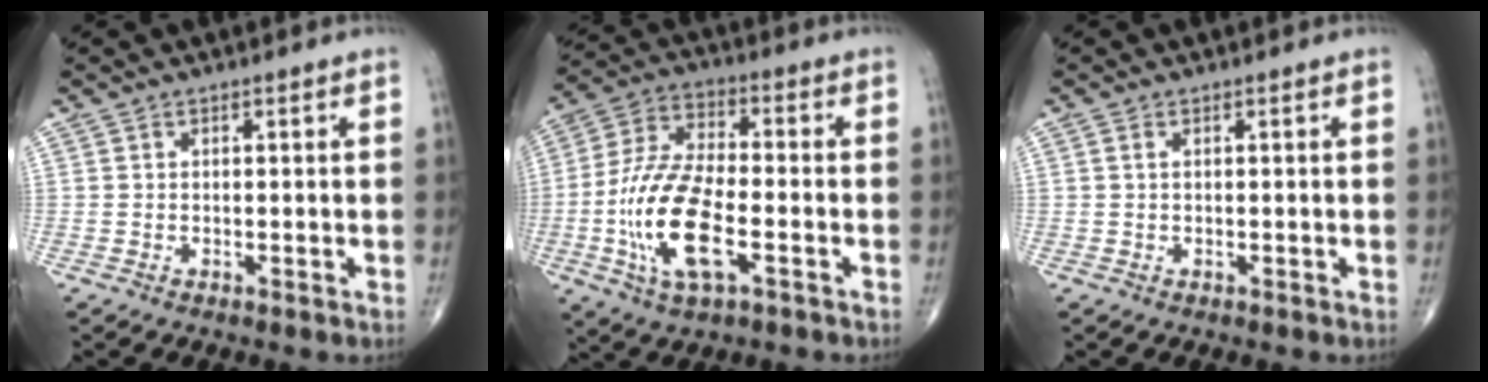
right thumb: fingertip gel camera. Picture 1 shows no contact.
{"total": 16.4, "force": [-4.6, 6.9, 14.2], "torque": [-0.294, 0.018, -0.085]}
{"total": 0.7, "force": [0.2, 0.3, 0.6], "torque": [-0.015, 0.007, 0.003]}